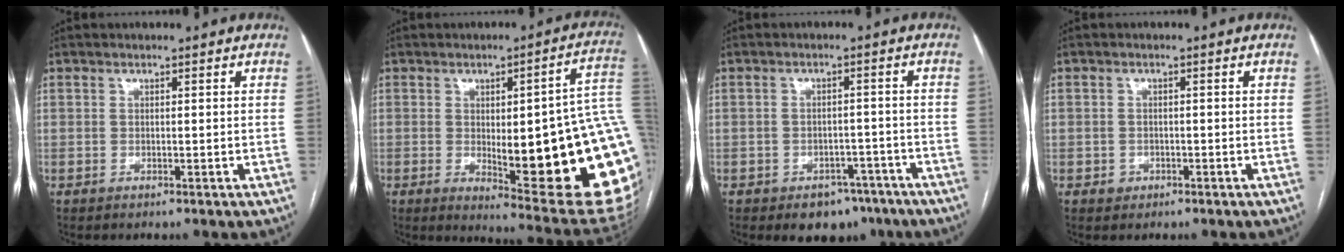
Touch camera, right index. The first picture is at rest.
{"total": 26.2, "force": [-1.5, 4.6, 25.8], "torque": [-0.232, -0.001, -0.008]}
{"total": 6.3, "force": [-4.4, 3.9, 2.2], "torque": [-0.016, 0.015, -0.055]}
{"total": 1.8, "force": [-0.7, 1.6, 0.3], "torque": [0.002, 0.007, -0.010]}